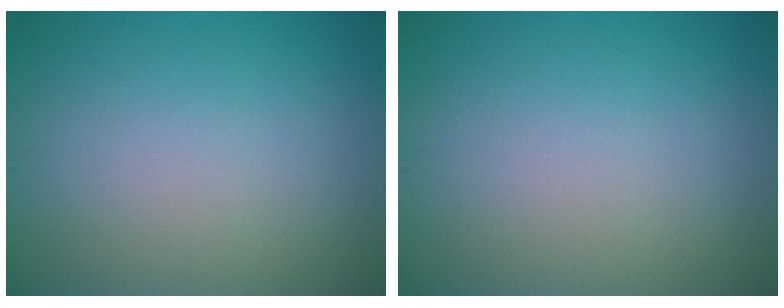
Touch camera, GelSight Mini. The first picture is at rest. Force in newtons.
{"total": 0.0}